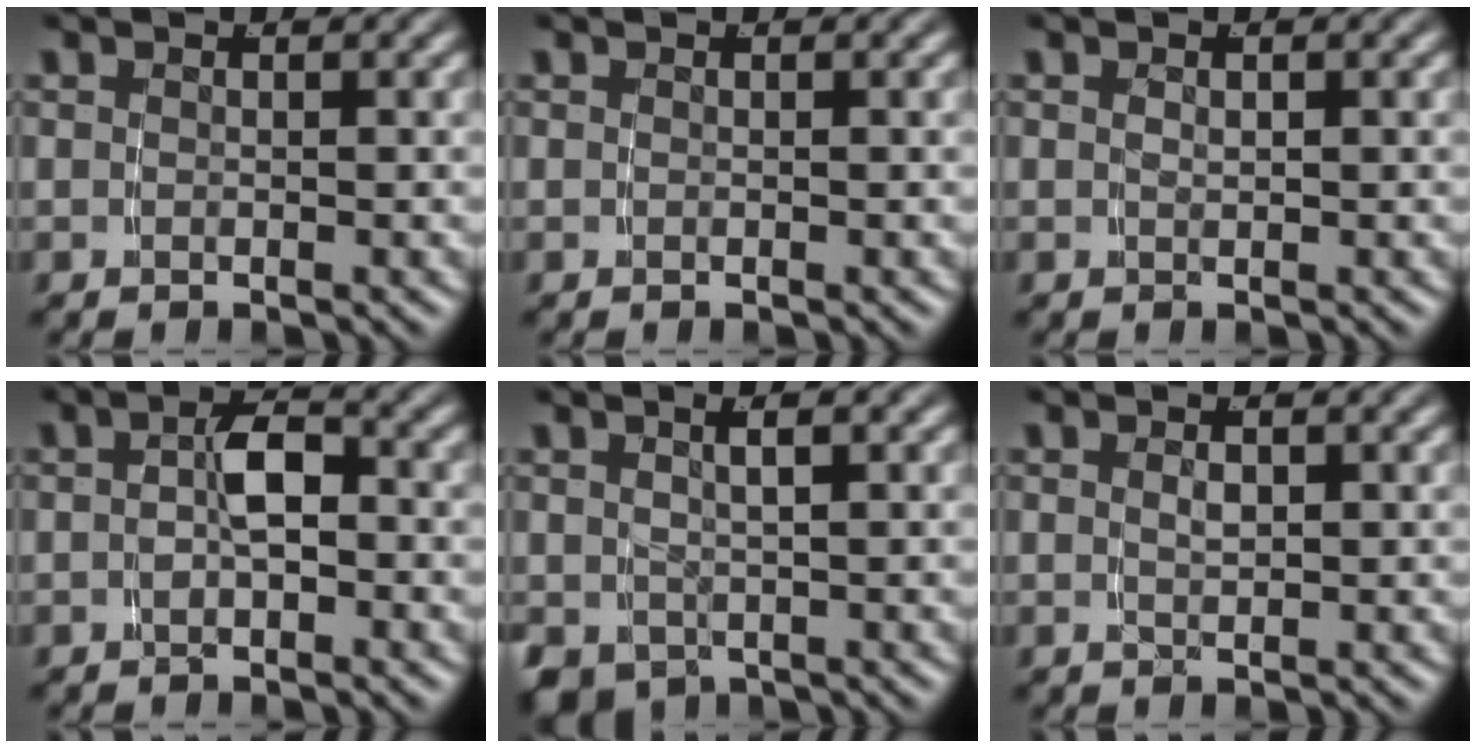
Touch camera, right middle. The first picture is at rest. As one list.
[{"total": 0.0}, {"total": 0.5, "force": [0.0, -0.3, 0.4], "torque": [-0.005, -0.001, 0.005]}, {"total": 3.2, "force": [-0.8, 1.4, 2.8], "torque": [-0.046, -0.002, -0.011]}, {"total": 3.9, "force": [-1.7, 2.5, 2.3], "torque": [-0.042, -0.014, -0.014]}, {"total": 1.0, "force": [0.0, -0.1, 1.0], "torque": [-0.019, -0.004, 0.006]}]